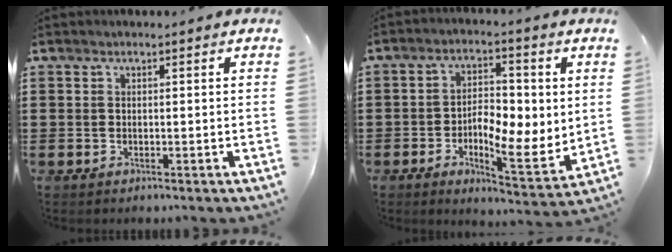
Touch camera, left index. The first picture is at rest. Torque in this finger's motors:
{"motor_torque": [1.37, 0.77, 0.70, 0.12]}